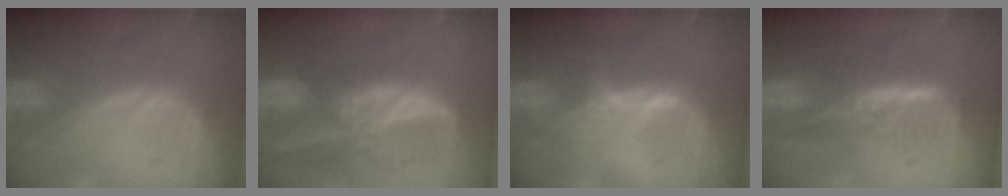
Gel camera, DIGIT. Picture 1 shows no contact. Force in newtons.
{"total": 9.2, "press": 7.9, "slide": 4.7}
{"total": 2.6, "press": 2.5, "slide": 0.3}
{"total": 6.0, "press": 5.2, "slide": 3.0}